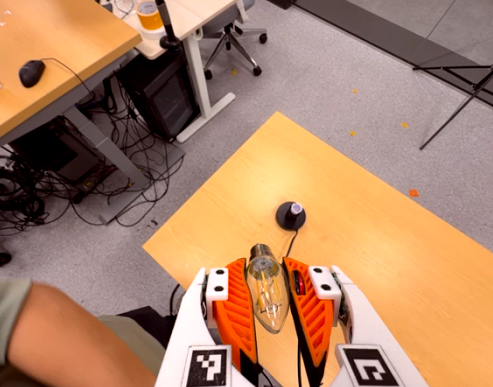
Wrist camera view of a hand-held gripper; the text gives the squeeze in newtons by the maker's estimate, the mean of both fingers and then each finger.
{"total": 21.1, "left": 23.1, "right": 19.1}